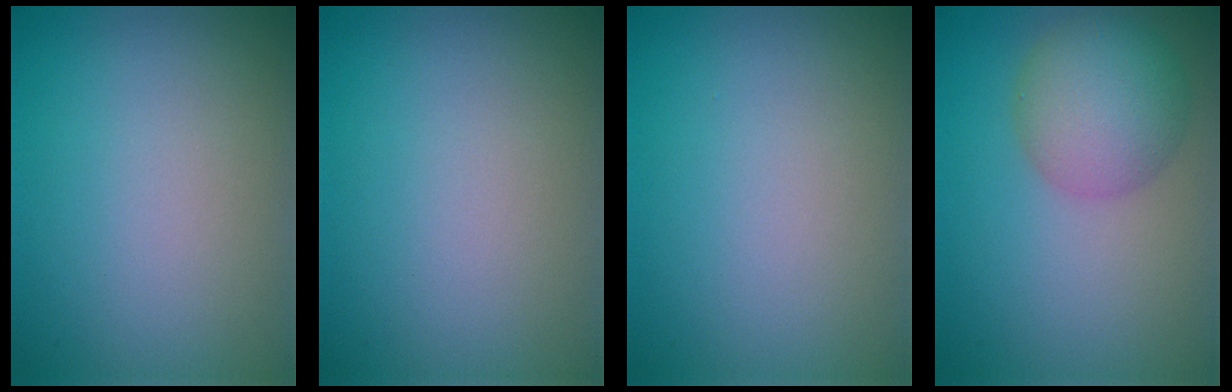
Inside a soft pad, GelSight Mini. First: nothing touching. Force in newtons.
{"total": 0.0}
{"total": 0.0}
{"total": 5.2, "press": 5.2, "slide": 0.2}